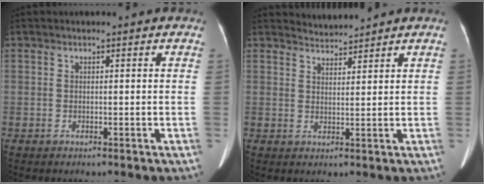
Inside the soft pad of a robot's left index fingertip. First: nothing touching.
{"total": 2.4, "force": [2.3, -0.3, -0.6], "torque": [0.000, 0.004, 0.048]}